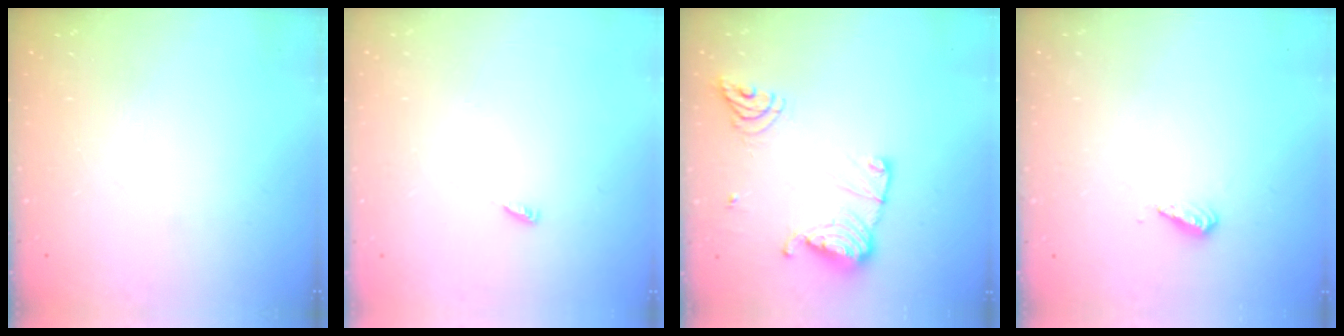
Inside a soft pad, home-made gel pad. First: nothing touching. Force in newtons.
{"total": 2.5, "press": 2.5, "slide": 0.2}
{"total": 13.2, "press": 13.2, "slide": 1.2}
{"total": 2.8, "press": 2.8, "slide": 0.7}